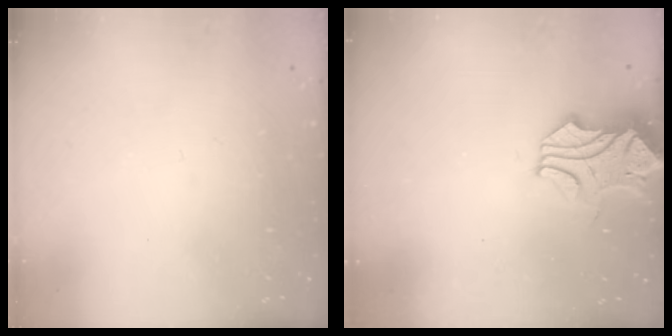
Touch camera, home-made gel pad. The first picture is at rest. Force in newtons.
{"total": 0.9, "press": 0.1, "slide": 0.9}